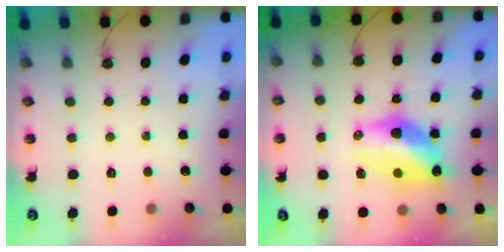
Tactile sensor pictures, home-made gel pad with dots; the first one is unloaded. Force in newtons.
{"total": 14.3, "press": 13.5, "slide": 4.7}